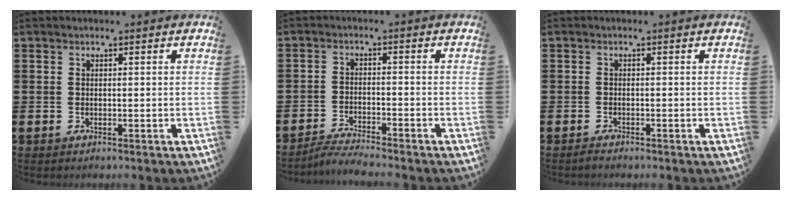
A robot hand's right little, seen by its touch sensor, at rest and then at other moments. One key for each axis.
{"total": 2.7, "fx": -2.7, "fy": -0.2, "fz": 0.4, "tx": -0.008, "ty": 0.003, "tz": -0.055}
{"total": 0.6, "fx": -0.6, "fy": 0.1, "fz": 0.3, "tx": -0.007, "ty": -0.003, "tz": -0.011}